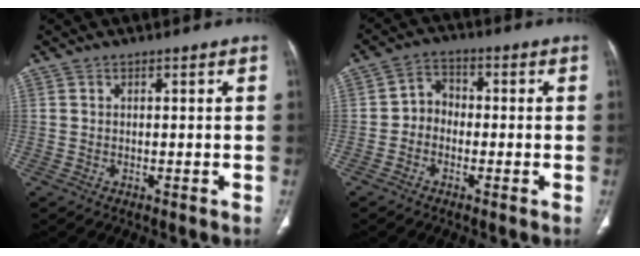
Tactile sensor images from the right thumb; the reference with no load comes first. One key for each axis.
{"total": 4.4, "fx": -1.3, "fy": 3.7, "fz": 2.0, "tx": -0.012, "ty": 0.020, "tz": -0.036}